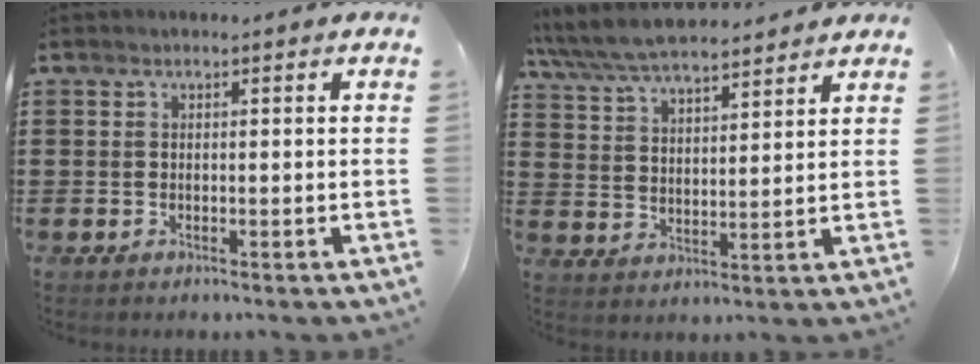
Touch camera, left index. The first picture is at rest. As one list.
[{"total": 6.9, "force": [6.4, 1.1, 2.1], "torque": [-0.067, -0.023, 0.116]}]